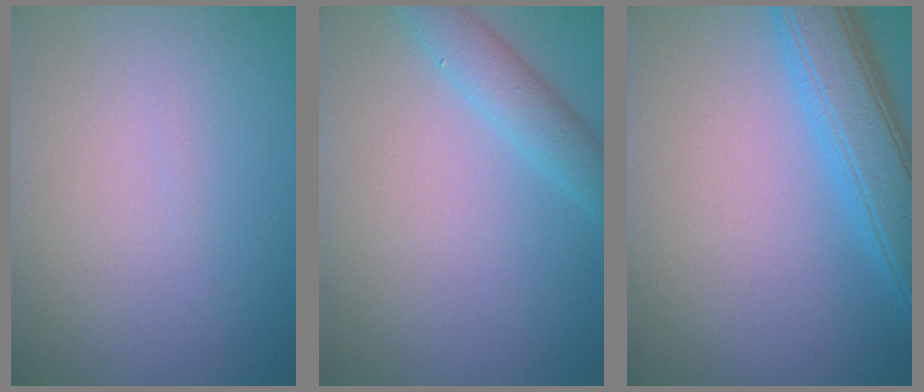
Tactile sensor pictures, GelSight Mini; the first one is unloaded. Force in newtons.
{"total": 2.9, "press": 2.9, "slide": 0.2}
{"total": 5.5, "press": 5.5, "slide": 0.1}